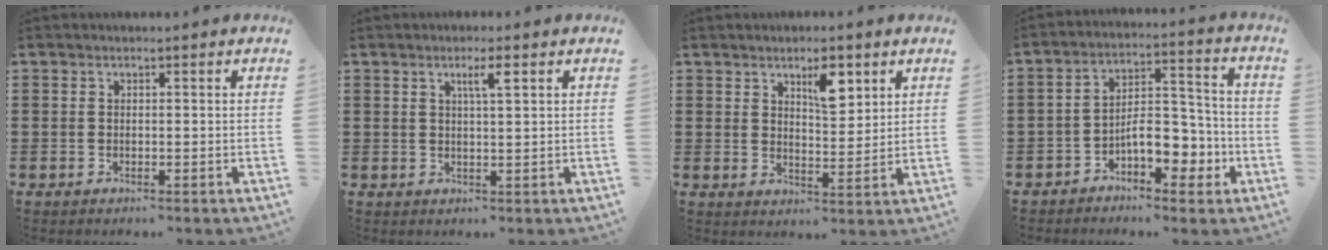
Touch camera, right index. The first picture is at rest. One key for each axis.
{"total": 2.9, "fx": 1.4, "fy": 0.3, "fz": 2.5, "tx": -0.052, "ty": 0.003, "tz": 0.021}
{"total": 5.7, "fx": 3.2, "fy": 2.3, "fz": 4.1, "tx": -0.057, "ty": -0.004, "tz": 0.048}
{"total": 7.8, "fx": -3.3, "fy": 4.3, "fz": 5.6, "tx": -0.080, "ty": 0.008, "tz": -0.061}